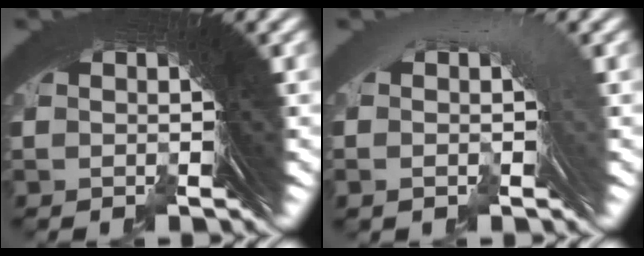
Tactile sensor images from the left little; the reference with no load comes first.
{"total": 1.4, "force": [0.3, 0.5, 1.2], "torque": [0.011, 0.020, -0.002]}